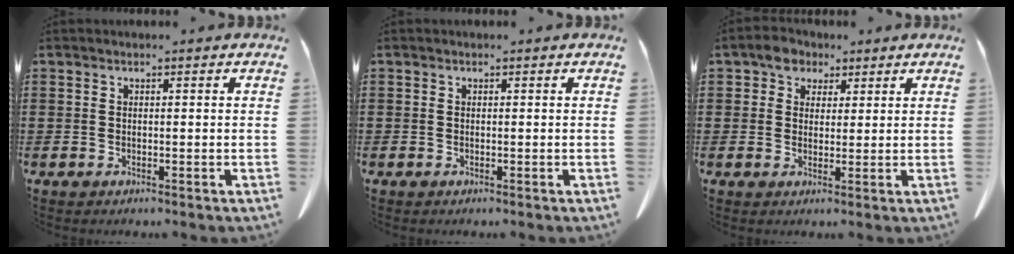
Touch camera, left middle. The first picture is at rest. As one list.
[{"total": 0.0}, {"total": 3.9, "force": [2.5, 2.9, 0.9], "torque": [-0.025, 0.011, 0.043]}]